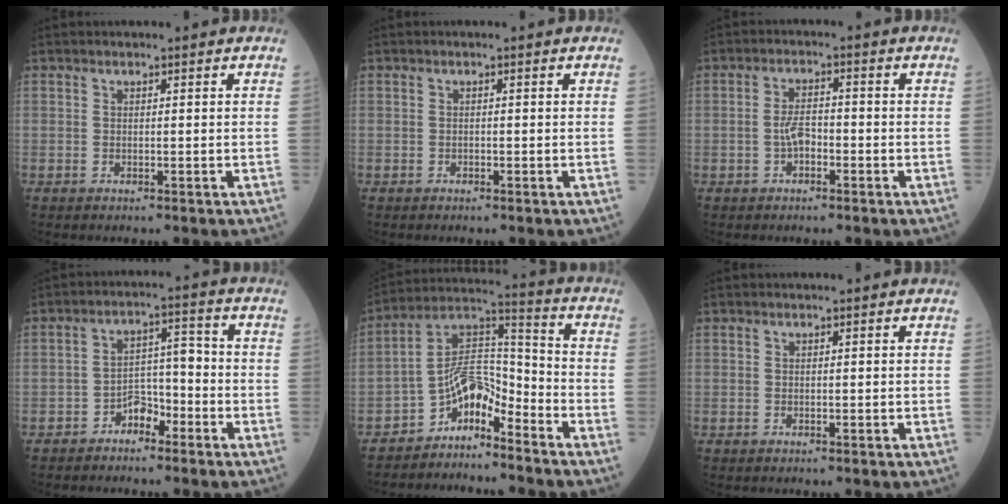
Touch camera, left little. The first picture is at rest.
{"total": 0.0}
{"total": 2.9, "force": [-1.0, 1.5, 2.3], "torque": [-0.047, 0.006, -0.022]}
{"total": 4.8, "force": [-3.2, 2.6, 2.5], "torque": [-0.036, 0.019, -0.059]}
{"total": 7.2, "force": [-5.7, 2.5, 3.5], "torque": [-0.070, 0.038, -0.110]}
{"total": 0.0}